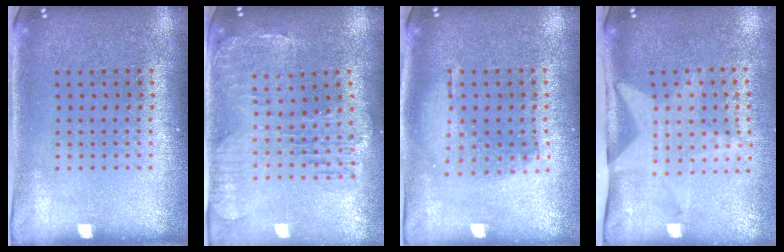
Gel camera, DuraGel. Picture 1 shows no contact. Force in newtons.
{"total": 1.5, "press": 1.5, "slide": 0.4}
{"total": 1.1, "press": 1.0, "slide": 0.4}
{"total": 2.0, "press": 1.5, "slide": 1.3}